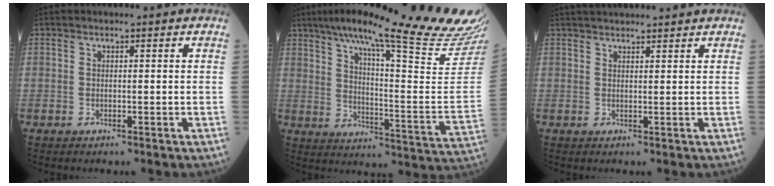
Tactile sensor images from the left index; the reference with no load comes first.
{"total": 28.4, "force": [24.2, 0.0, 14.8], "torque": [-0.226, -0.074, 0.316]}
{"total": 6.8, "force": [6.3, 0.4, 2.5], "torque": [-0.036, 0.035, 0.089]}